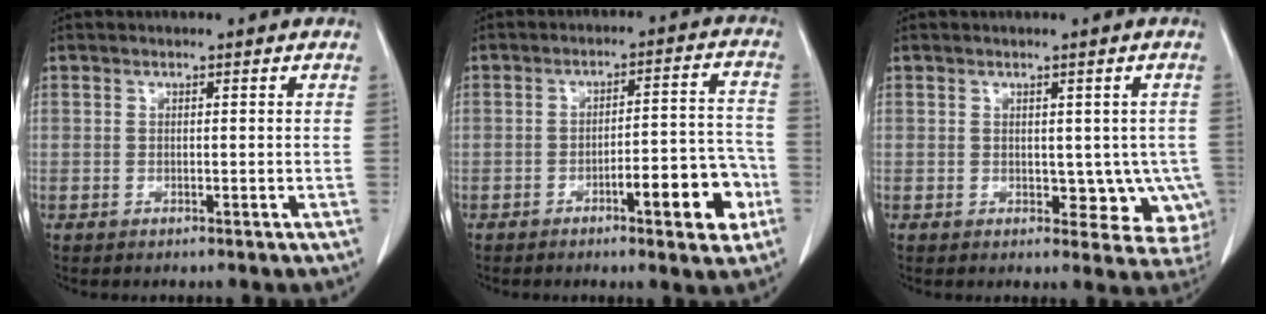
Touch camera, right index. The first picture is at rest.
{"total": 9.7, "force": [-4.3, 2.1, 8.5], "torque": [-0.109, 0.022, -0.056]}
{"total": 6.4, "force": [-0.8, 4.3, 4.7], "torque": [-0.025, 0.005, -0.002]}